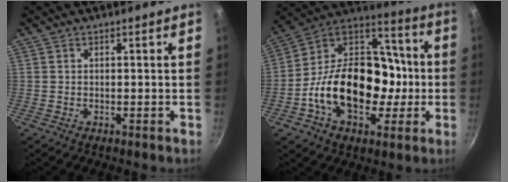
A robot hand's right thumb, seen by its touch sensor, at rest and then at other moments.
{"total": 24.3, "force": [-4.6, 16.9, 16.9], "torque": [-0.243, 0.055, -0.083]}